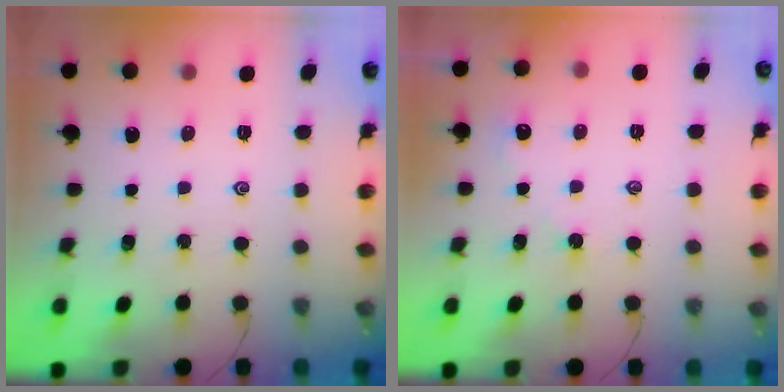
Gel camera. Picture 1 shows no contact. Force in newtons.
{"total": 1.9, "press": 1.8, "slide": 0.4}